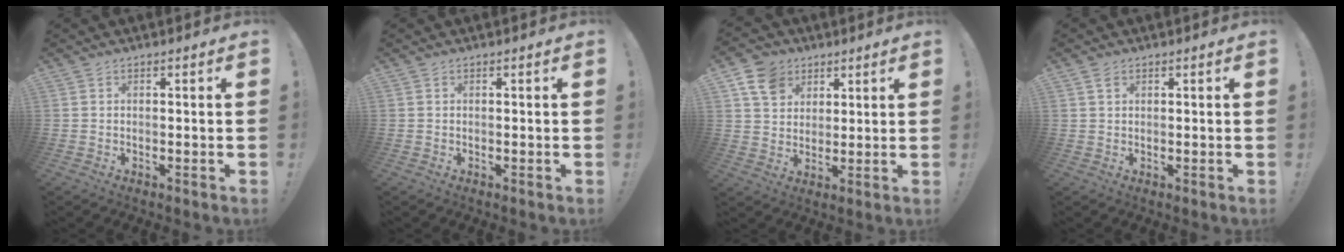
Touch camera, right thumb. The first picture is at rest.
{"total": 0.0}
{"total": 10.2, "force": [5.1, 7.9, 3.9], "torque": [-0.064, -0.020, 0.102]}
{"total": 1.5, "force": [1.0, 0.9, 0.7], "torque": [-0.001, -0.003, 0.015]}